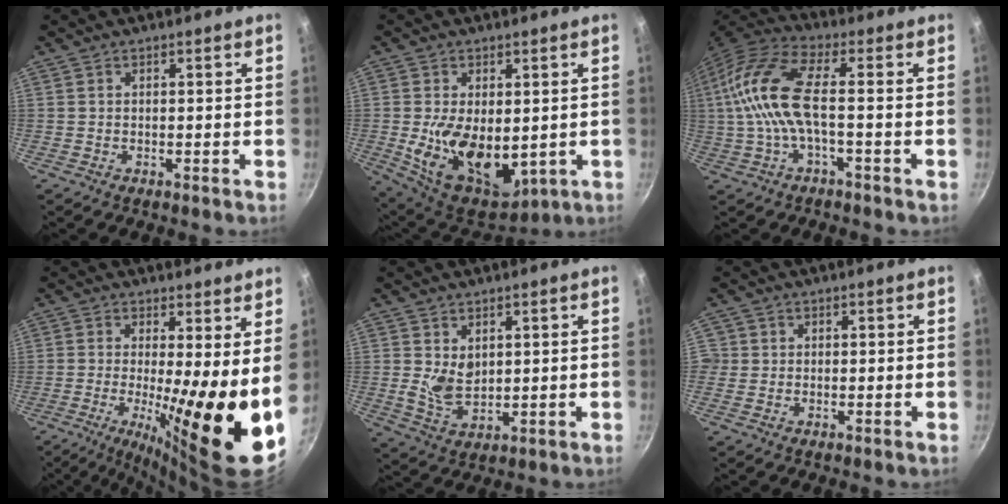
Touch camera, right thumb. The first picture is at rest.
{"total": 15.5, "force": [-0.5, 9.3, 12.4], "torque": [-0.190, -0.025, 0.014]}
{"total": 13.6, "force": [-0.8, 5.0, 12.6], "torque": [-0.273, 0.026, -0.030]}
{"total": 15.5, "force": [-0.5, 2.8, 15.2], "torque": [-0.223, -0.031, -0.007]}
{"total": 5.5, "force": [1.5, 3.7, 3.8], "torque": [-0.060, -0.021, 0.038]}
{"total": 1.6, "force": [0.0, 1.6, 0.1], "torque": [0.013, 0.007, -0.002]}